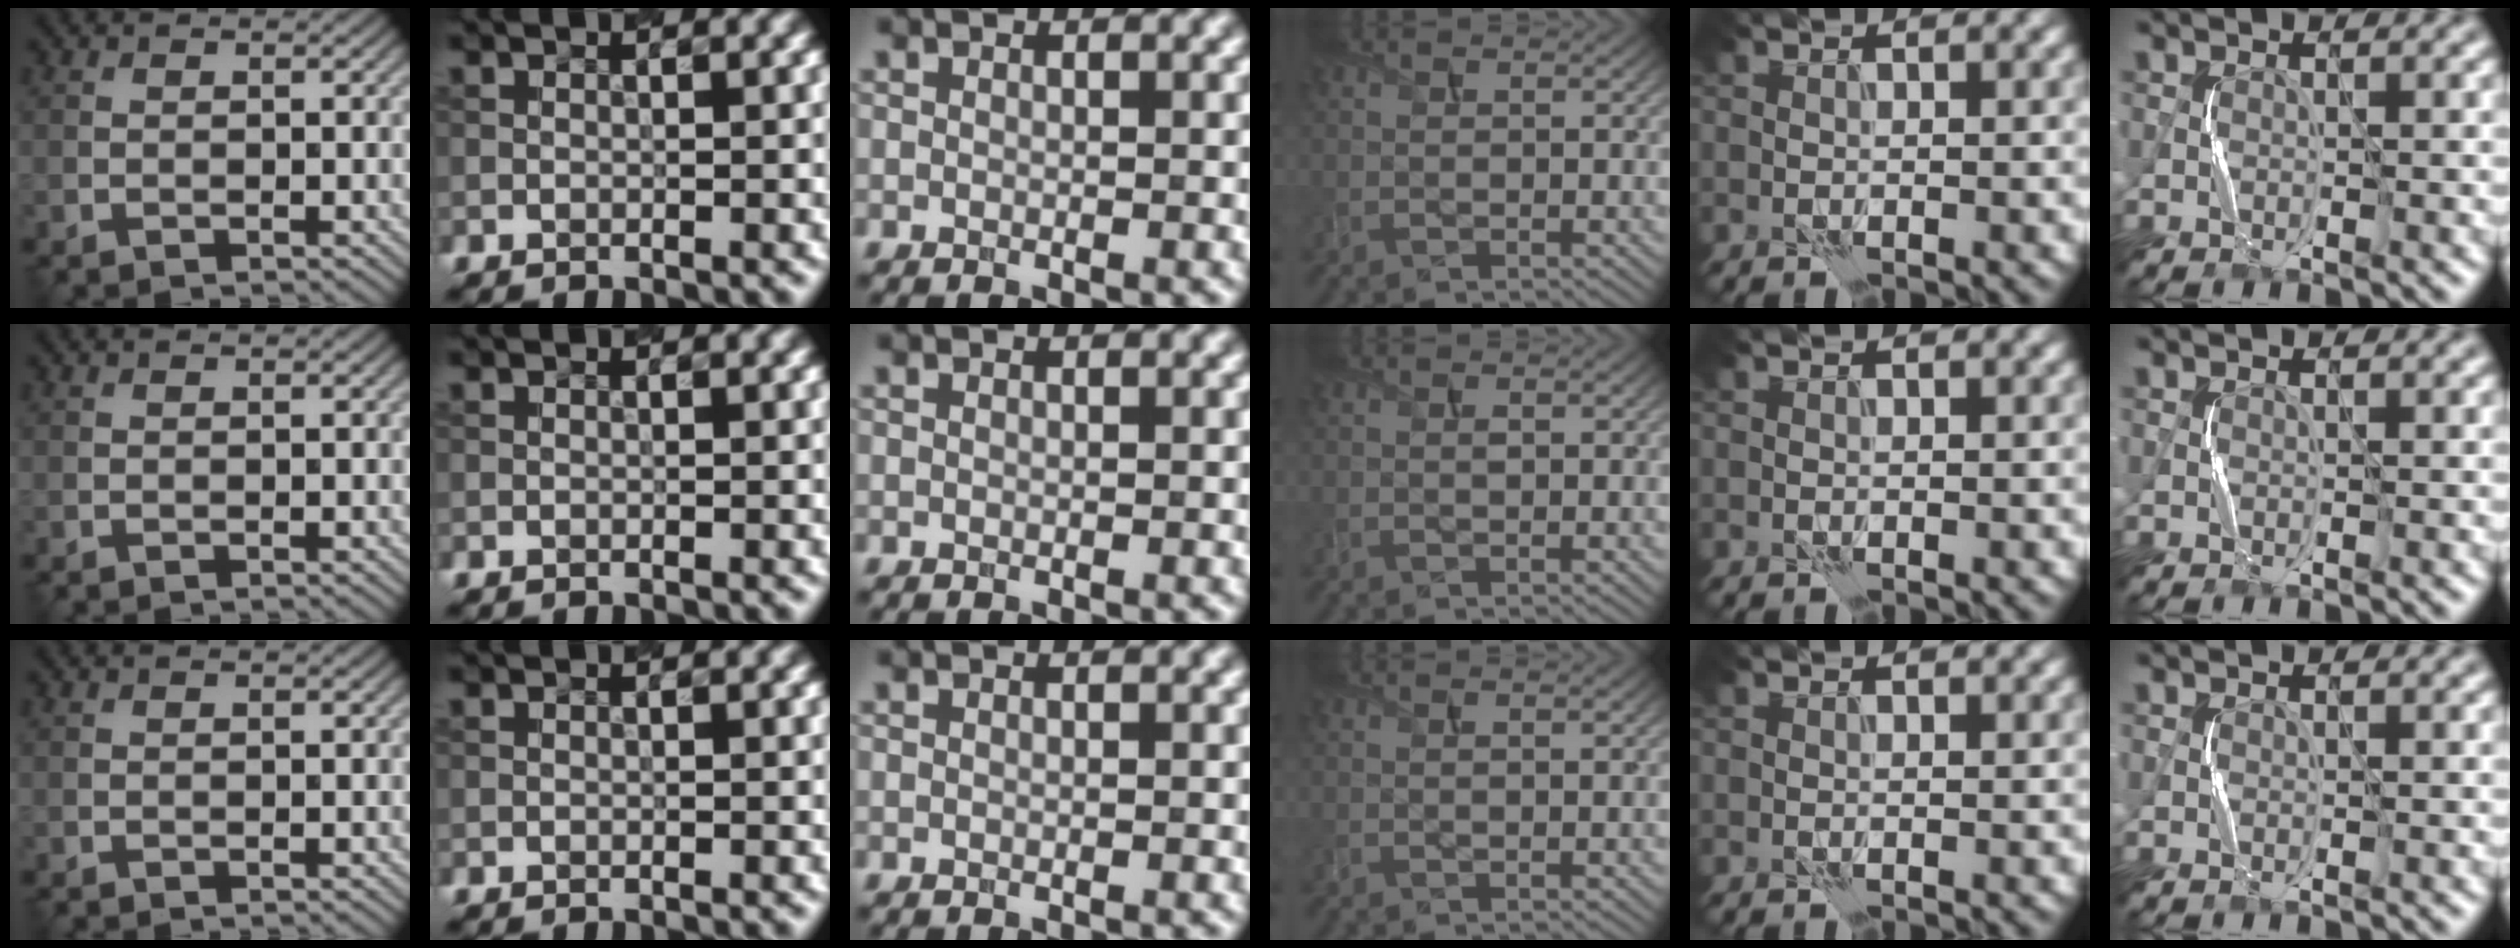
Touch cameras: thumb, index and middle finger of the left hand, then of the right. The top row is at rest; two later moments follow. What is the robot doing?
{"motion": "squeeze", "object": "paper clamp"}